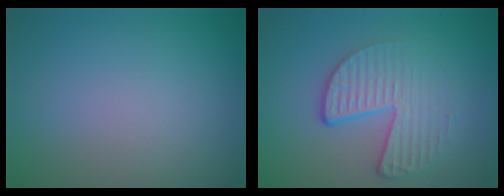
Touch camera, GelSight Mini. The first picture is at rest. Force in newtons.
{"total": 4.7, "press": 3.0, "slide": 3.6}